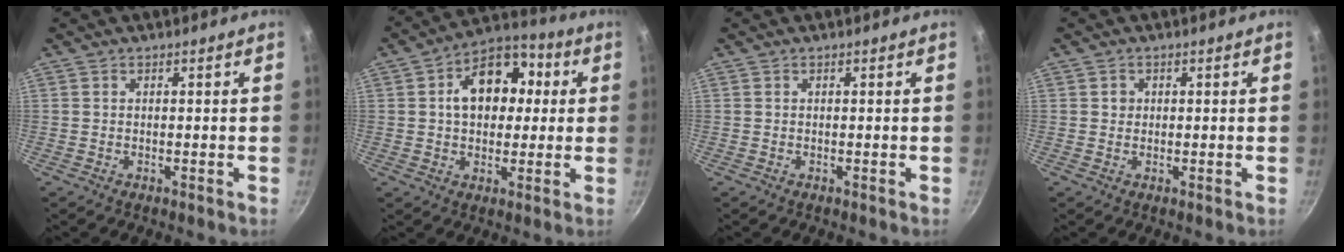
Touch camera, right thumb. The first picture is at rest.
{"total": 14.5, "force": [2.5, 10.3, 9.8], "torque": [-0.106, 0.024, 0.024]}
{"total": 0.0}
{"total": 1.3, "force": [0.2, 1.2, 0.3], "torque": [0.001, 0.001, 0.002]}